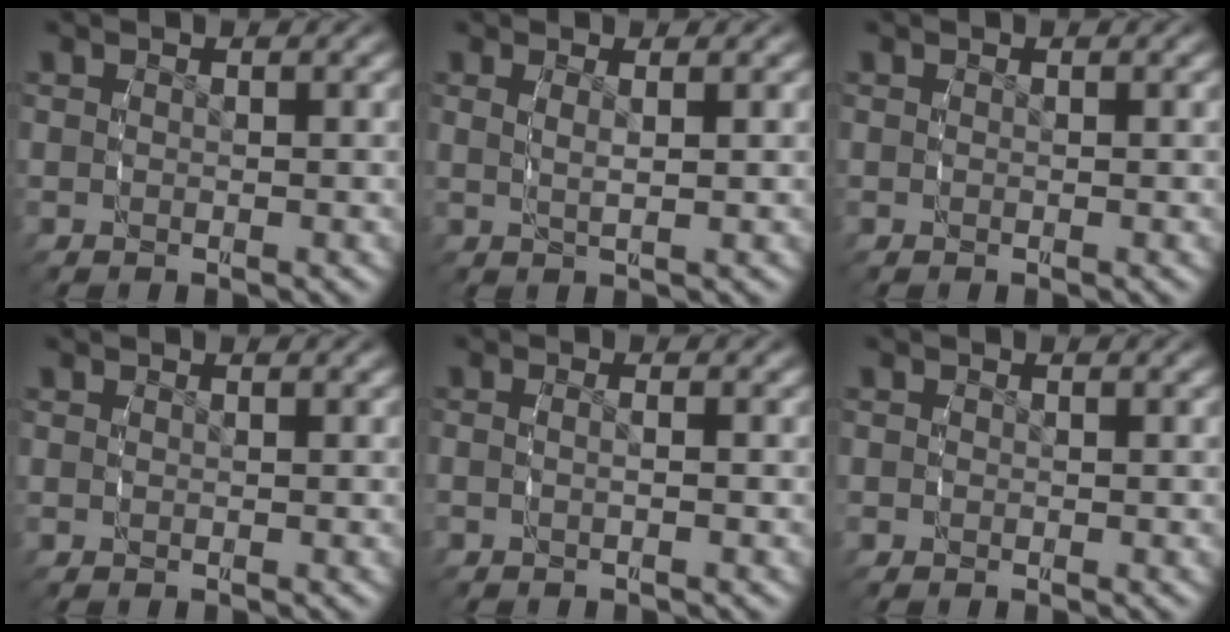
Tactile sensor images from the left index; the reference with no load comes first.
{"total": 1.8, "force": [0.8, 0.0, 1.6], "torque": [-0.031, -0.005, 0.021]}
{"total": 0.0}
{"total": 0.0}
{"total": 1.4, "force": [-0.6, 0.3, 1.2], "torque": [-0.038, -0.004, -0.011]}
{"total": 0.7, "force": [-0.1, 0.7, 0.2], "torque": [-0.012, -0.003, -0.002]}